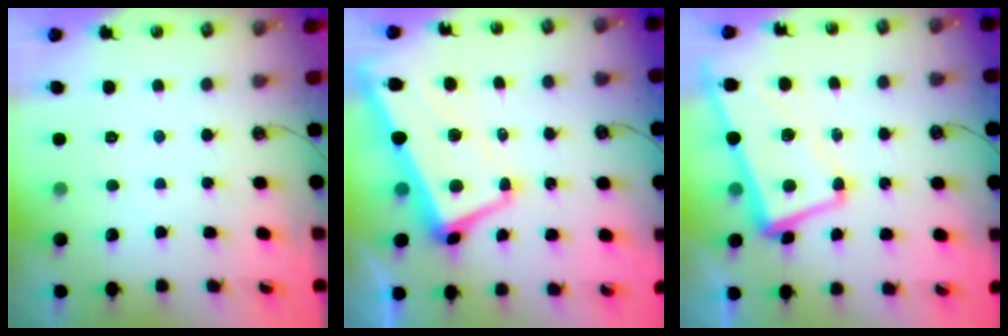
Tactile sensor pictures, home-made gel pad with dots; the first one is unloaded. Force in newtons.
{"total": 2.7, "press": 2.2, "slide": 1.7}
{"total": 2.8, "press": 2.3, "slide": 1.6}